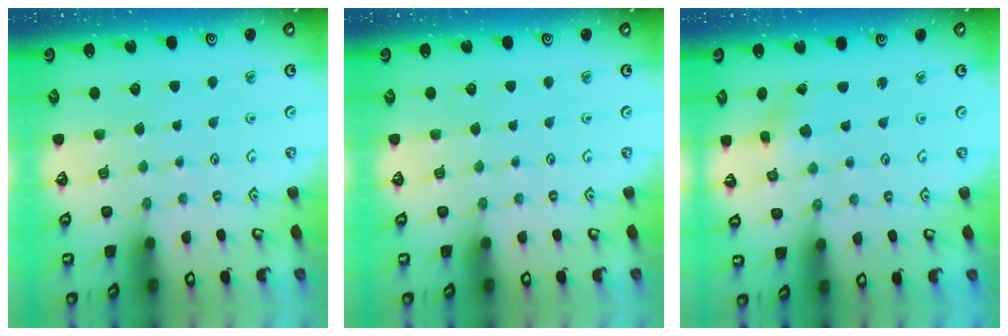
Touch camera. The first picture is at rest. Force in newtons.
{"total": 0.0}
{"total": 0.8, "press": 0.7, "slide": 0.3}